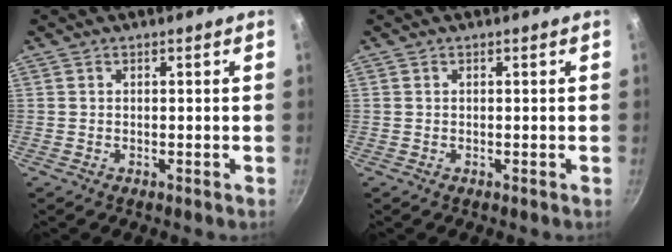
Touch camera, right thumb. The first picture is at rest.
{"total": 0.0}